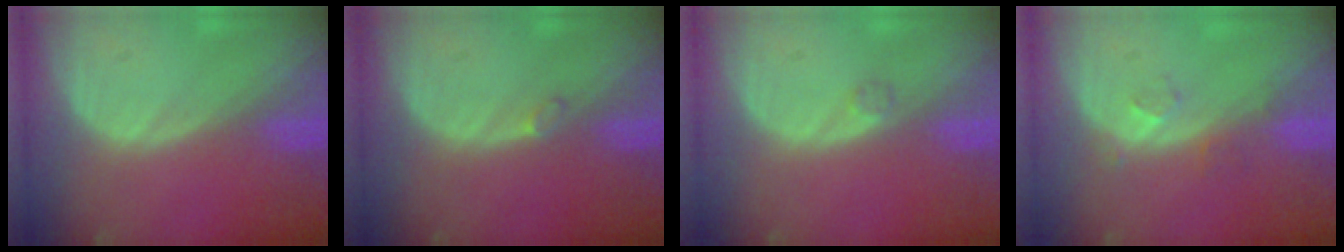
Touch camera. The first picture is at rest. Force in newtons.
{"total": 0.9, "press": 0.8, "slide": 0.2}
{"total": 0.9, "press": 0.9, "slide": 0.1}
{"total": 2.7, "press": 2.3, "slide": 1.5}